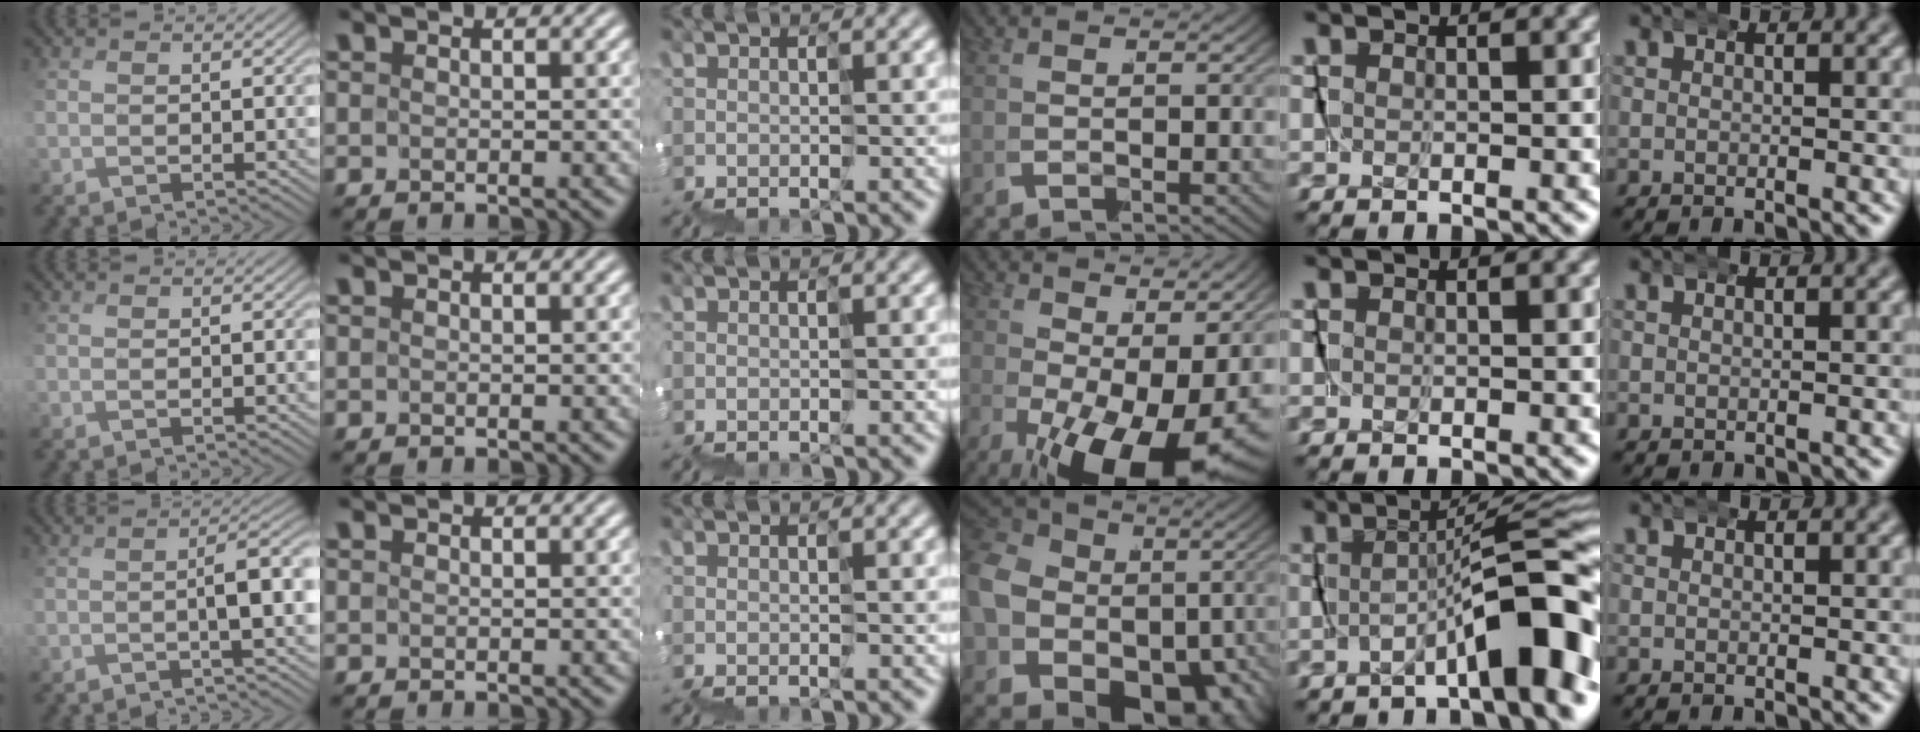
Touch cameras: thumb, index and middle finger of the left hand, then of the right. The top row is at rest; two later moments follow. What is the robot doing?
{"motion": "wrap", "object": "ethernet cable"}